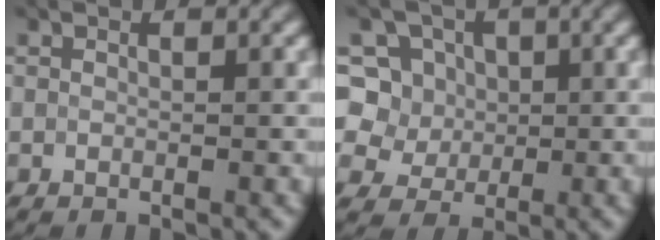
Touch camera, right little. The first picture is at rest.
{"total": 8.2, "force": [1.9, 7.3, 3.2], "torque": [-0.052, 0.036, 0.007]}